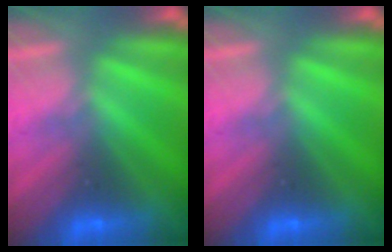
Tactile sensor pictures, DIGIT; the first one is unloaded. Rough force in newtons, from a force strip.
{"total": 0.0}